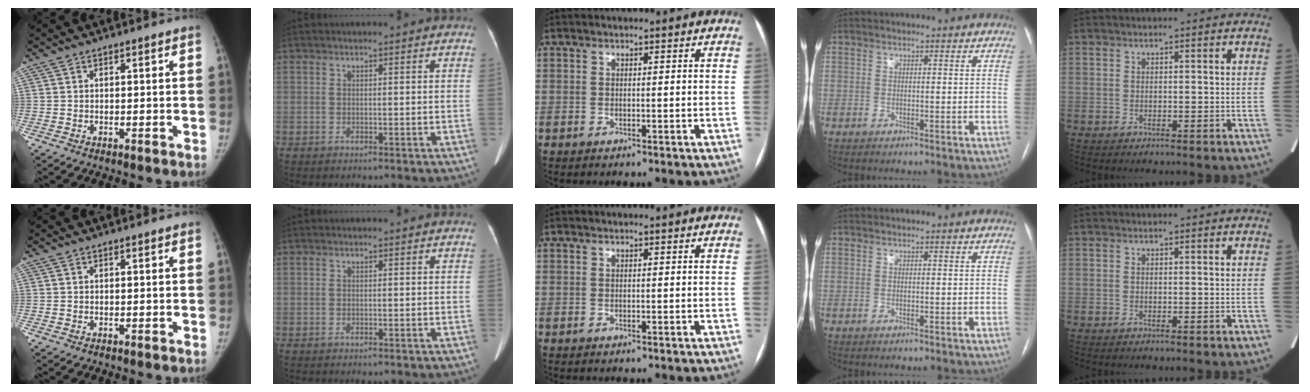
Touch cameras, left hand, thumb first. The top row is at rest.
{}